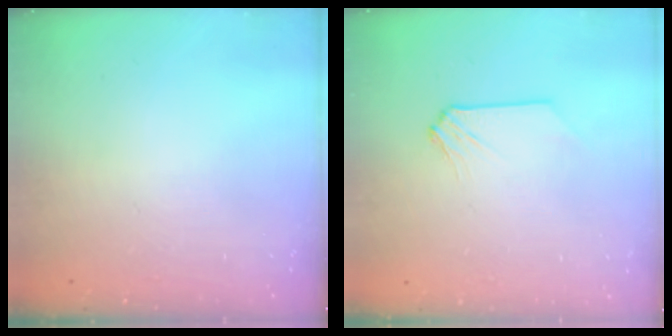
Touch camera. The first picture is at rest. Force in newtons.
{"total": 0.5, "press": 0.5, "slide": 0.0}